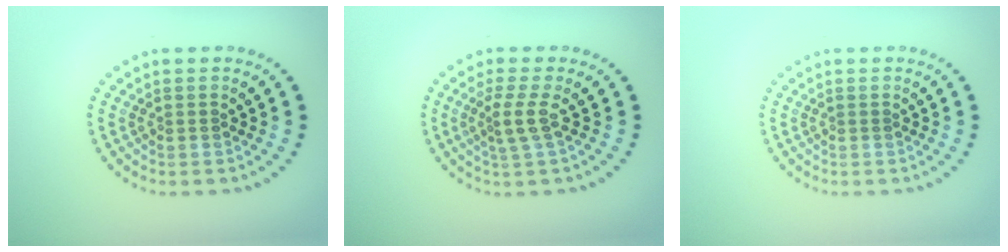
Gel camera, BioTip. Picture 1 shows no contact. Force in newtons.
{"total": 2.2, "press": 1.5, "slide": 1.6}
{"total": 0.0}